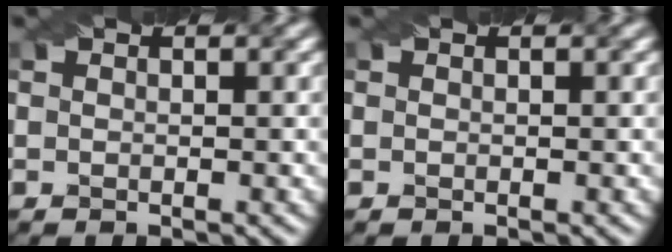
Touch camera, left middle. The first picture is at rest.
{"total": 0.0}